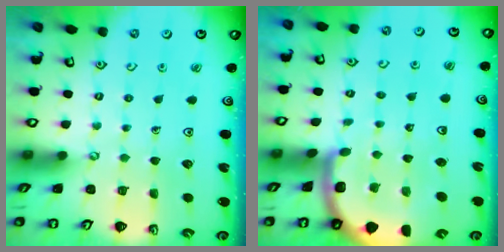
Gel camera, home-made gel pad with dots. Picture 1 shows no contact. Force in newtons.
{"total": 6.5, "press": 6.4, "slide": 0.9}